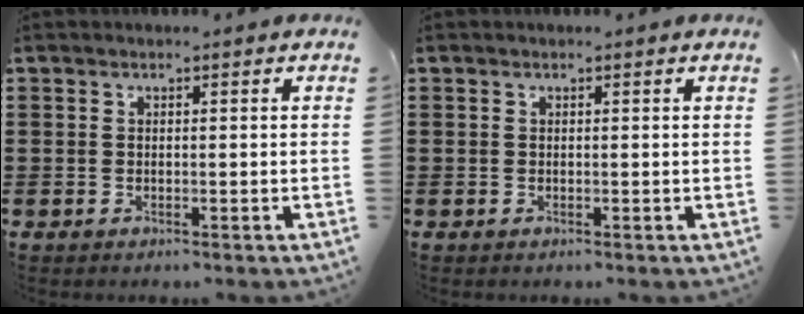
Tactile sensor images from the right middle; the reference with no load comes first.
{"total": 0.0}